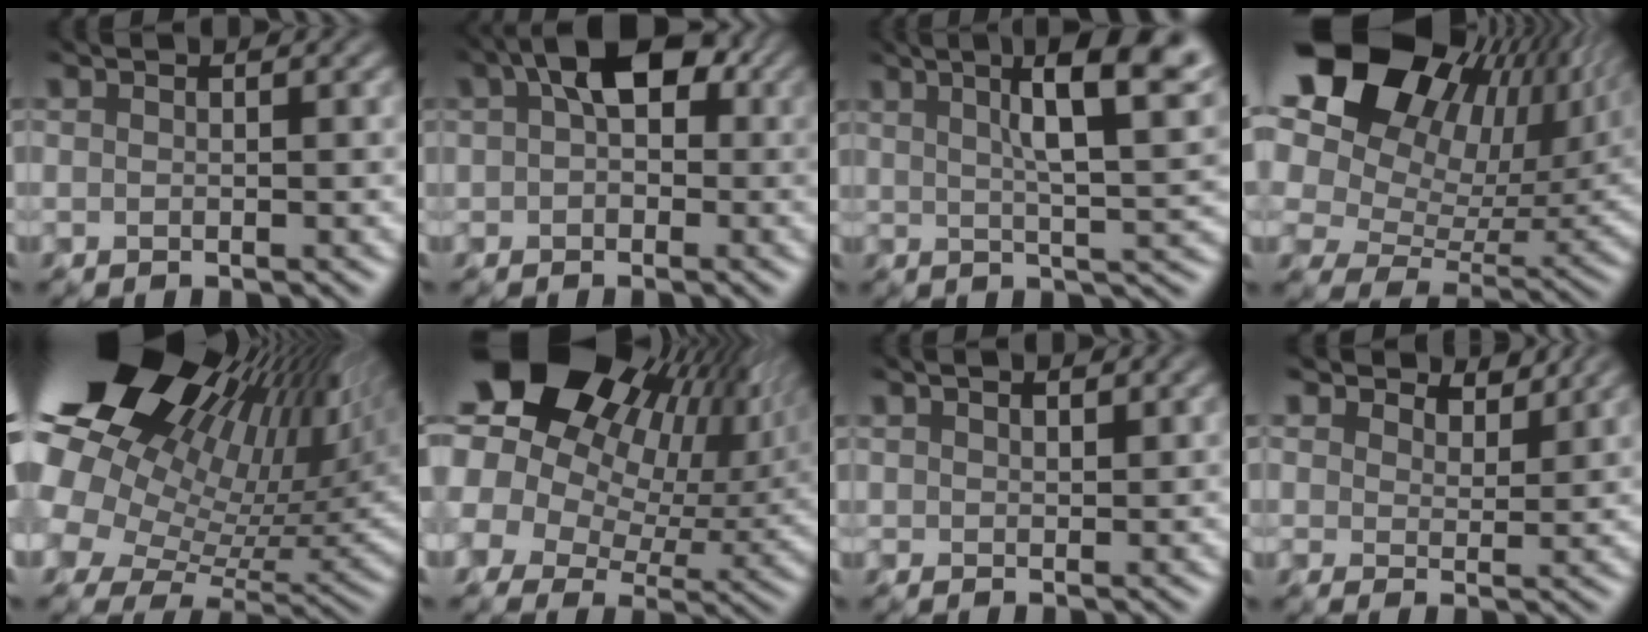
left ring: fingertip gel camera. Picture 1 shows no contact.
{"total": 5.6, "force": [1.8, 3.4, 4.0], "torque": [-0.053, 0.016, 0.009]}
{"total": 9.7, "force": [4.2, 2.6, 8.4], "torque": [-0.115, 0.017, 0.064]}
{"total": 17.5, "force": [9.5, 10.4, 10.4], "torque": [-0.210, 0.040, 0.166]}
{"total": 20.3, "force": [9.9, 10.8, 14.0], "torque": [-0.251, 0.048, 0.164]}
{"total": 18.7, "force": [7.8, 12.9, 11.0], "torque": [-0.202, 0.042, 0.135]}
{"total": 1.2, "force": [1.1, 0.3, 0.5], "torque": [-0.012, 0.001, 0.021]}
{"total": 4.5, "force": [4.0, 1.5, 1.2], "torque": [-0.034, -0.003, 0.059]}